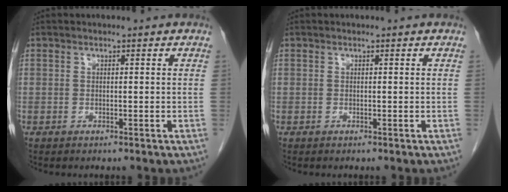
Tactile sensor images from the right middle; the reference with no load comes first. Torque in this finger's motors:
{"motor_torque": [0.00, 0.00, 0.00, 0.00]}